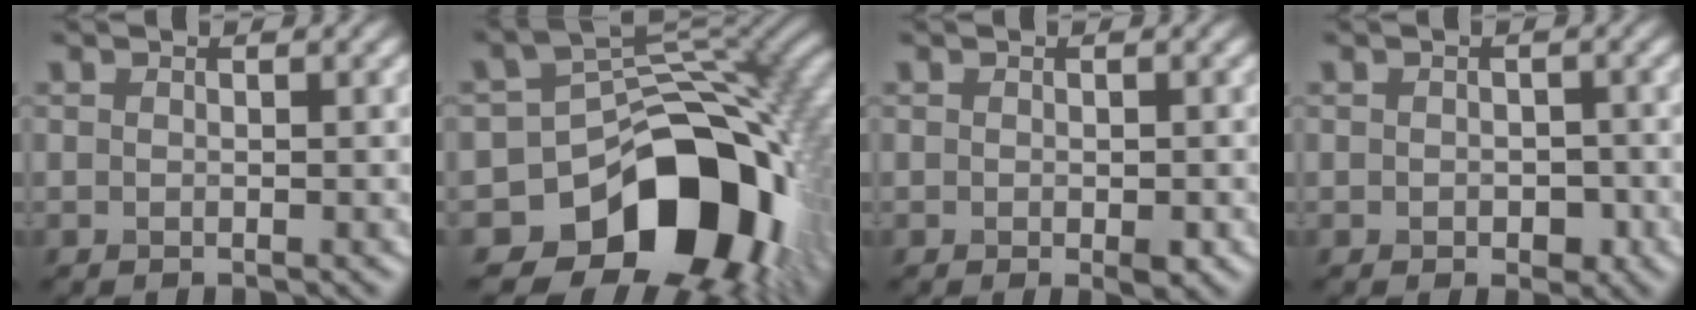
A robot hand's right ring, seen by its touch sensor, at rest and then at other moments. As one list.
[{"total": 14.6, "force": [-6.9, 10.2, 7.8], "torque": [-0.097, -0.007, -0.114]}, {"total": 1.0, "force": [-0.4, 0.5, 0.8], "torque": [-0.010, -0.001, -0.003]}, {"total": 1.5, "force": [-0.4, 1.2, 0.8], "torque": [-0.009, -0.006, -0.007]}]